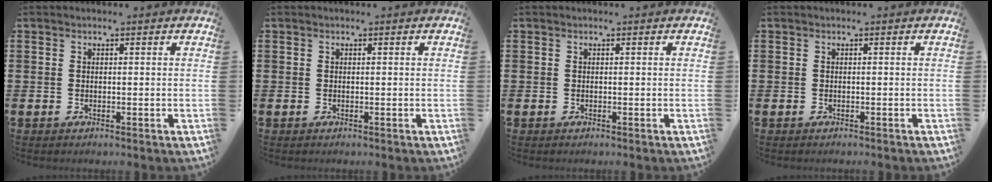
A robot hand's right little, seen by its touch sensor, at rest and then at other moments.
{"total": 0.0}
{"total": 0.0}
{"total": 0.0}